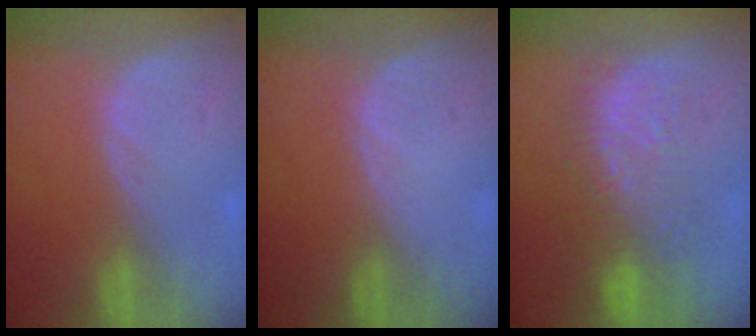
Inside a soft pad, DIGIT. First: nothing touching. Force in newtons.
{"total": 0.0}
{"total": 10.1, "press": 9.0, "slide": 4.5}